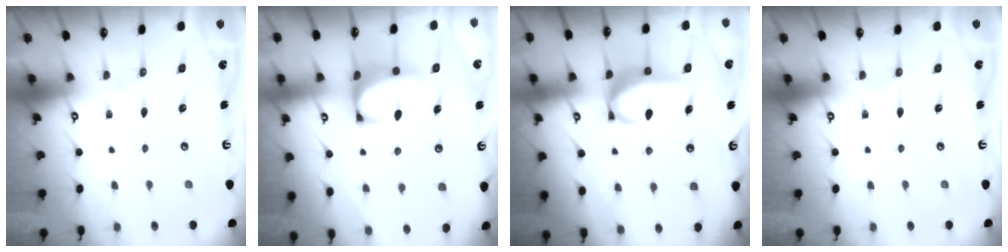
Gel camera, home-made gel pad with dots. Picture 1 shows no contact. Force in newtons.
{"total": 1.6, "press": 1.4, "slide": 0.8}
{"total": 5.1, "press": 5.1, "slide": 0.2}
{"total": 0.0}